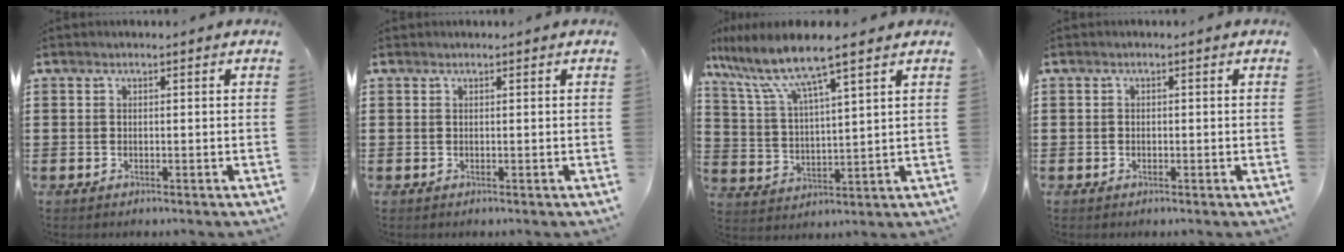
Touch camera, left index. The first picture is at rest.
{"total": 0.0}
{"total": 8.1, "force": [6.2, 0.5, 5.1], "torque": [-0.125, -0.033, 0.101]}
{"total": 0.5, "force": [-0.2, 0.5, 0.1], "torque": [-0.005, 0.002, -0.005]}